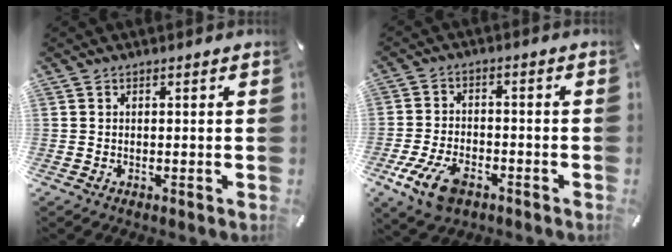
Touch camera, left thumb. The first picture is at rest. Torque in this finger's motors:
{"motor_torque": [0.52, 1.99, 0.92, 0.69, 0.23]}